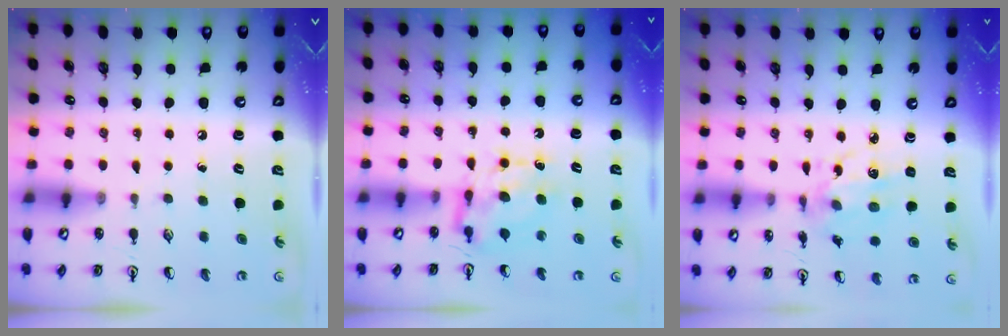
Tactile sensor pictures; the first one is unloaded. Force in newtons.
{"total": 6.9, "press": 6.9, "slide": 0.2}
{"total": 7.8, "press": 7.7, "slide": 0.7}